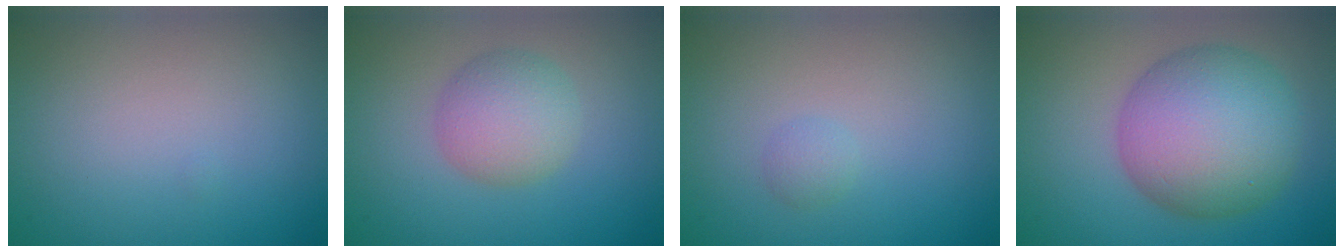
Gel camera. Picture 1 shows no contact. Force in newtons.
{"total": 4.0, "press": 4.0, "slide": 0.2}
{"total": 0.9, "press": 0.9, "slide": 0.0}
{"total": 10.0, "press": 10.0, "slide": 0.2}